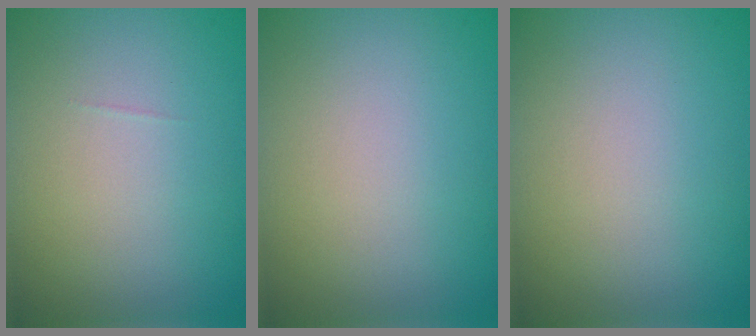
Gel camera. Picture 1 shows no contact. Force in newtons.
{"total": 0.0}
{"total": 0.0}